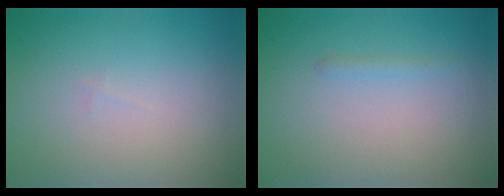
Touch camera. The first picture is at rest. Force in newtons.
{"total": 0.7, "press": 0.7, "slide": 0.0}